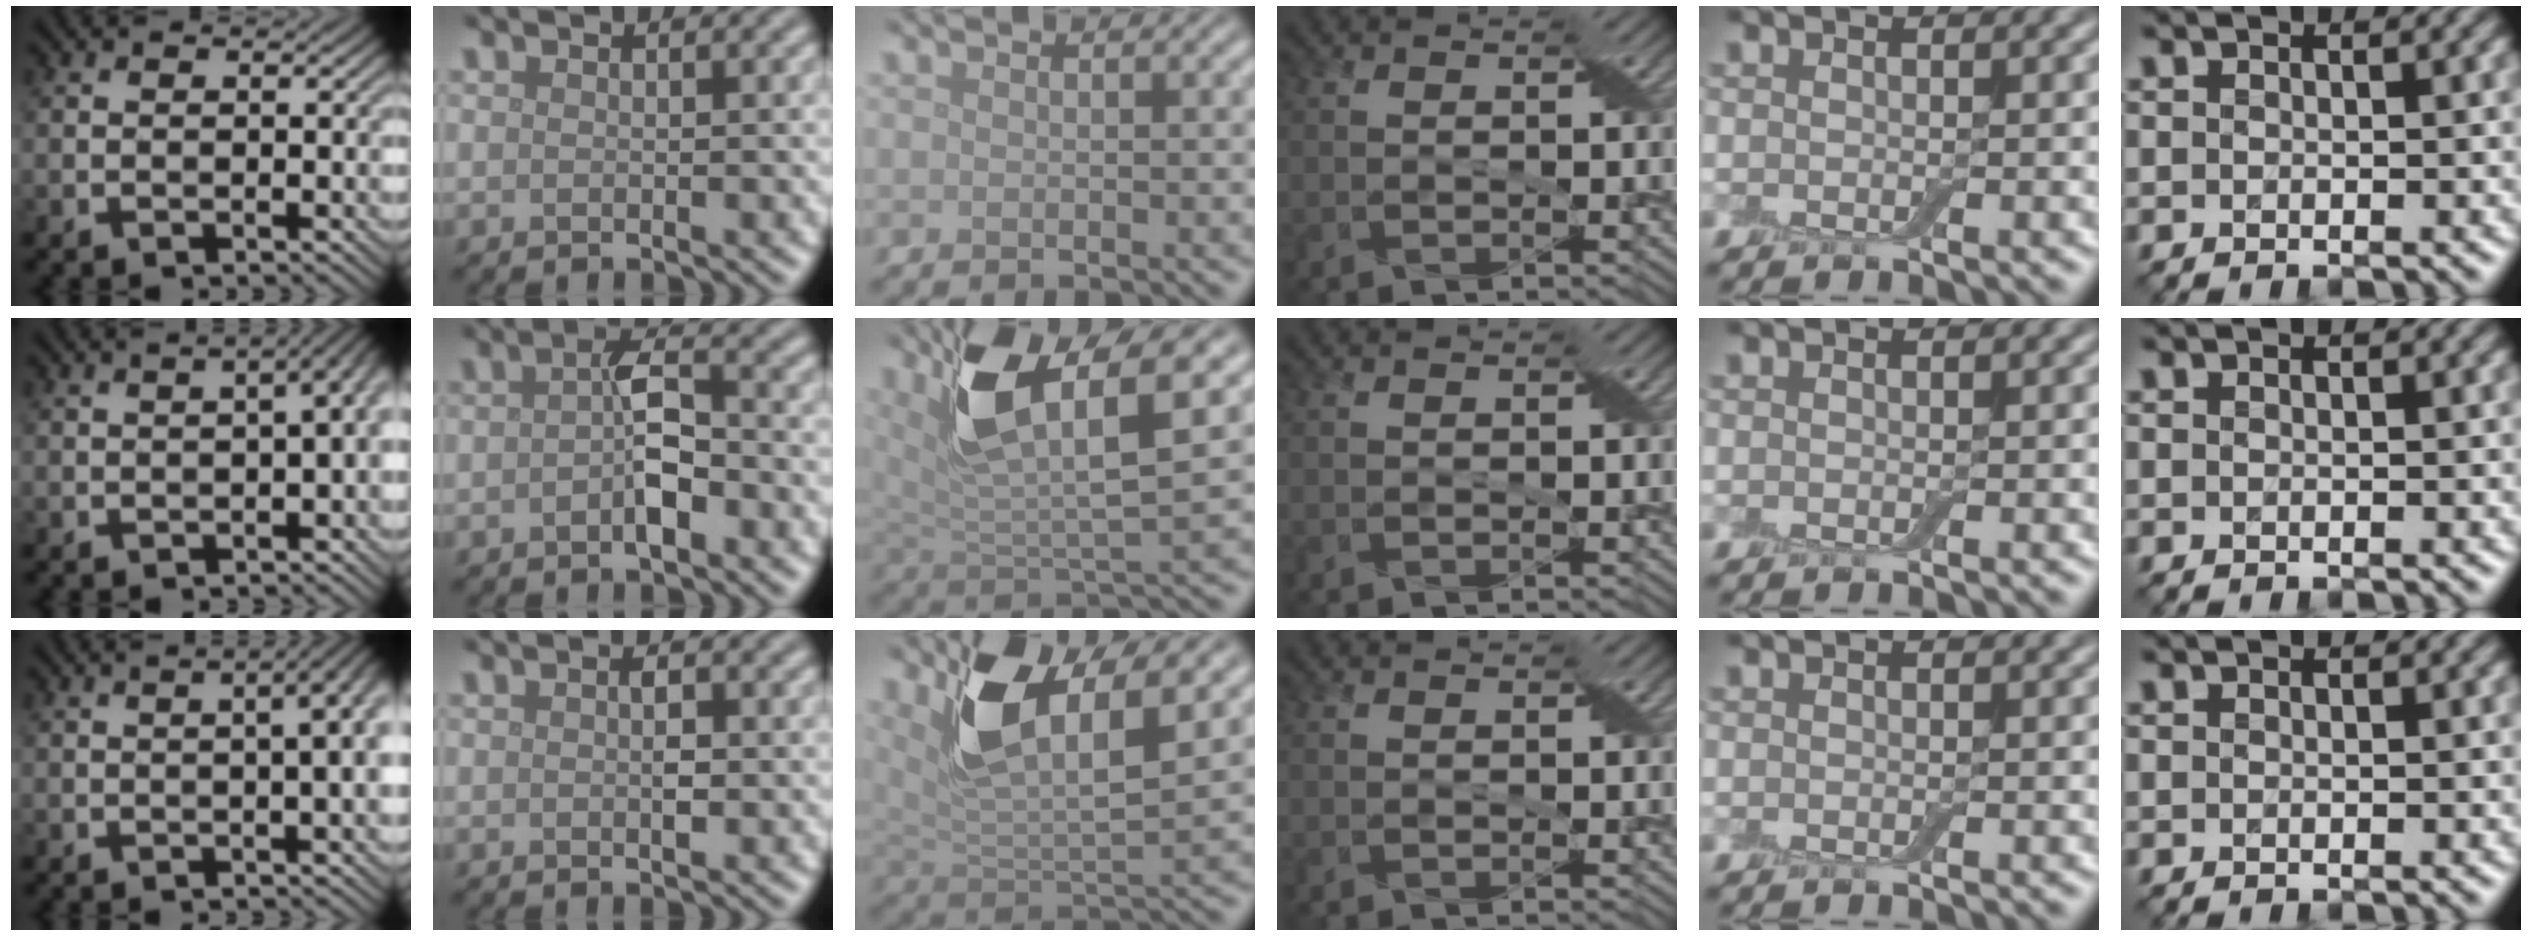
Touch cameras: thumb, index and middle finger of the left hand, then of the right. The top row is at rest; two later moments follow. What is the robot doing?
{"motion": "peel", "object": "adhesive wrap"}